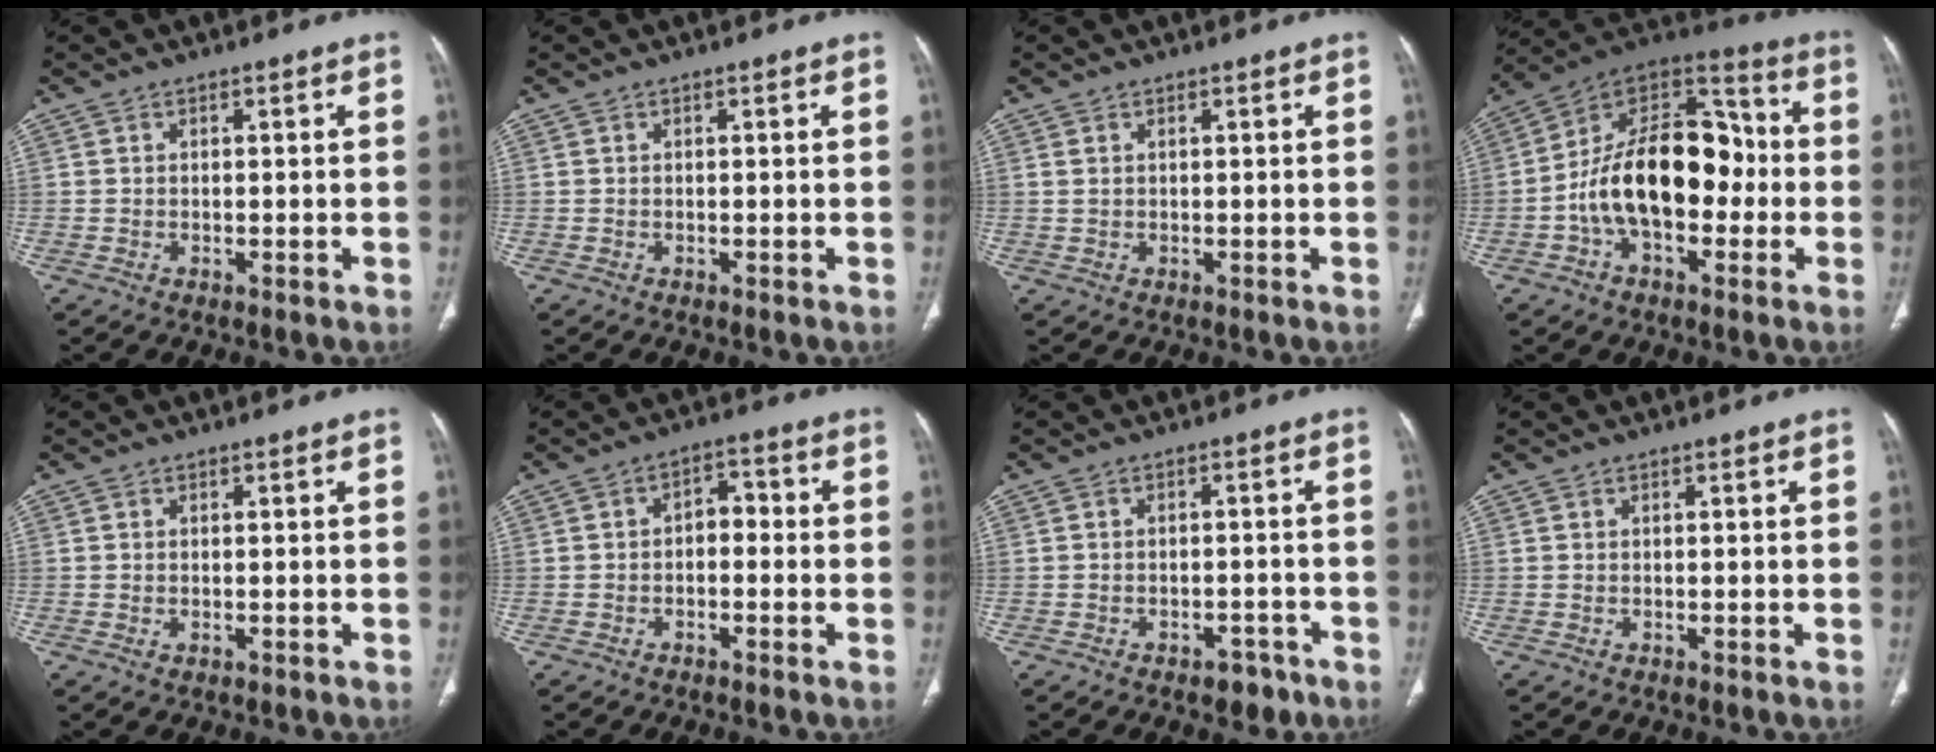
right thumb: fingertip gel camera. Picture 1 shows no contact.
{"total": 0.0}
{"total": 0.7, "force": [0.3, 0.3, 0.5], "torque": [-0.012, 0.009, 0.011]}
{"total": 21.2, "force": [-2.6, 12.6, 16.8], "torque": [-0.253, 0.049, -0.049]}
{"total": 0.7, "force": [-0.2, 0.5, 0.5], "torque": [-0.014, 0.003, 0.000]}
{"total": 4.1, "force": [-0.6, 2.7, 3.0], "torque": [-0.031, 0.022, -0.021]}
{"total": 3.9, "force": [-2.6, 2.3, 1.8], "torque": [-0.012, 0.017, -0.029]}
{"total": 0.0}